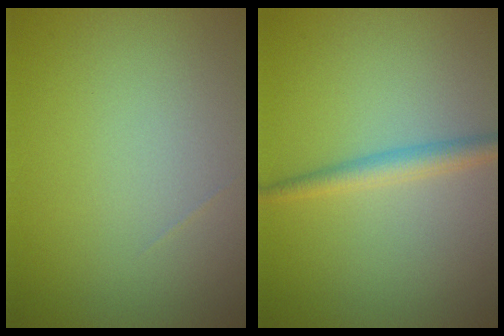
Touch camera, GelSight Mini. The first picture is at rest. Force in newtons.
{"total": 2.2, "press": 2.2, "slide": 0.1}